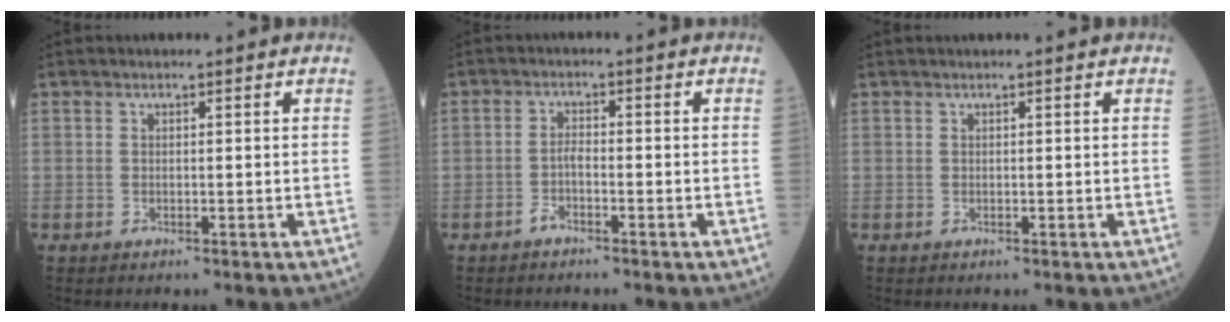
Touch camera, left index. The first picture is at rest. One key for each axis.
{"total": 2.0, "fx": -1.3, "fy": 0.3, "fz": 1.5, "tx": -0.031, "ty": 0.001, "tz": -0.028}
{"total": 0.6, "fx": 0.6, "fy": -0.1, "fz": 0.0, "tx": -0.004, "ty": 0.000, "tz": 0.005}